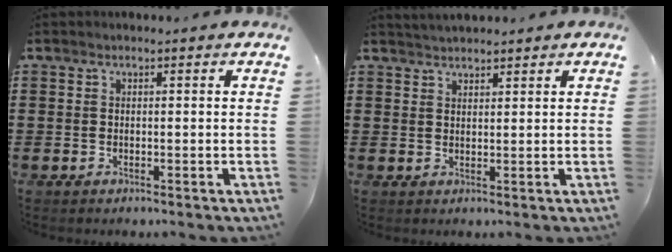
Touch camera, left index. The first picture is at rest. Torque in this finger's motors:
{"motor_torque": [1.34, -0.80, 0.23, 0.10]}